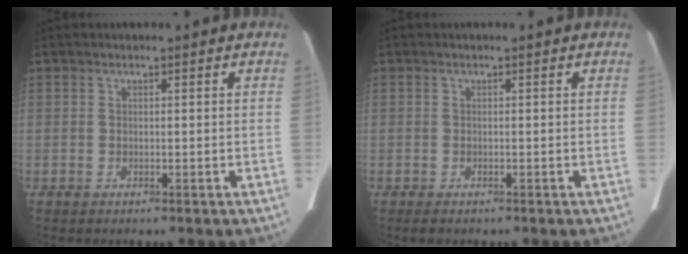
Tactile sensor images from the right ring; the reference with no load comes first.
{"total": 1.0, "force": [-0.7, 0.4, 0.5], "torque": [-0.013, -0.002, -0.007]}